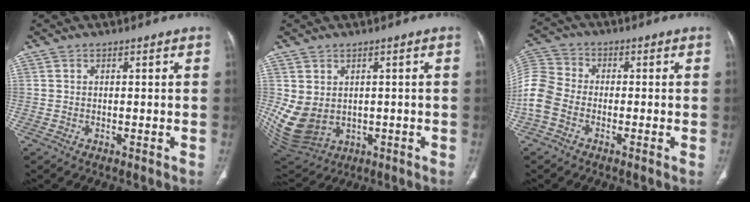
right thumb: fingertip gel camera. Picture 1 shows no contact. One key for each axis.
{"total": 10.4, "fx": 0.1, "fy": 8.5, "fz": 5.9, "tx": -0.117, "ty": -0.006, "tz": 0.036}
{"total": 8.7, "fx": -2.6, "fy": 6.5, "fz": 5.2, "tx": -0.109, "ty": 0.016, "tz": -0.067}